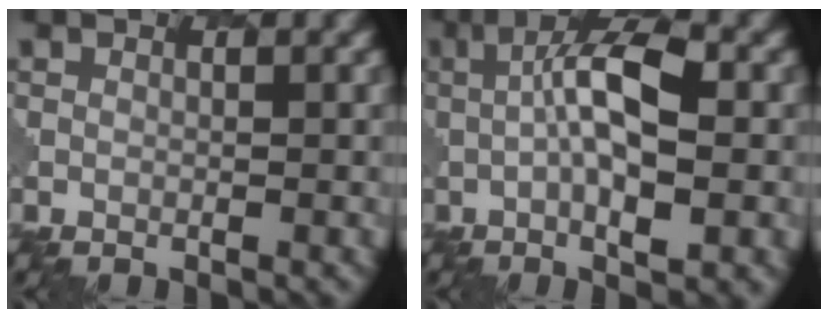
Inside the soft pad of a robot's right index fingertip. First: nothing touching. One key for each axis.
{"total": 7.6, "fx": 0.0, "fy": 2.1, "fz": 7.3, "tx": -0.123, "ty": 0.010, "tz": 0.000}